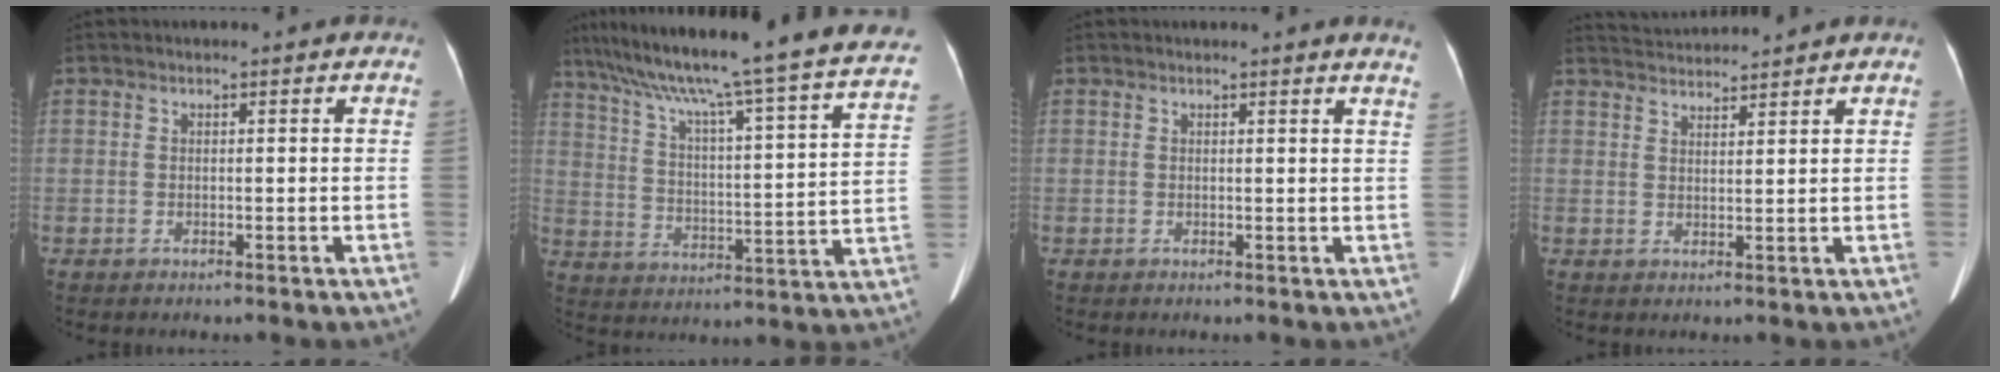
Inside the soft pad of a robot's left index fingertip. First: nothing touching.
{"total": 31.6, "force": [26.5, 0.6, 17.2], "torque": [-0.274, -0.042, 0.349]}
{"total": 2.9, "force": [2.7, -0.5, 1.0], "torque": [-0.016, -0.012, 0.012]}
{"total": 4.9, "force": [4.8, -0.6, 0.5], "torque": [-0.013, 0.025, 0.083]}